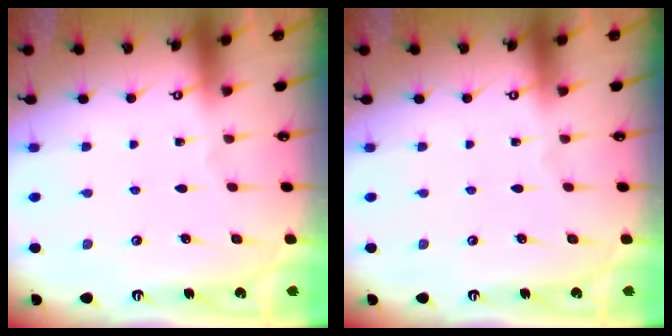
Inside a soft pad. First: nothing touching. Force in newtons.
{"total": 0.0}